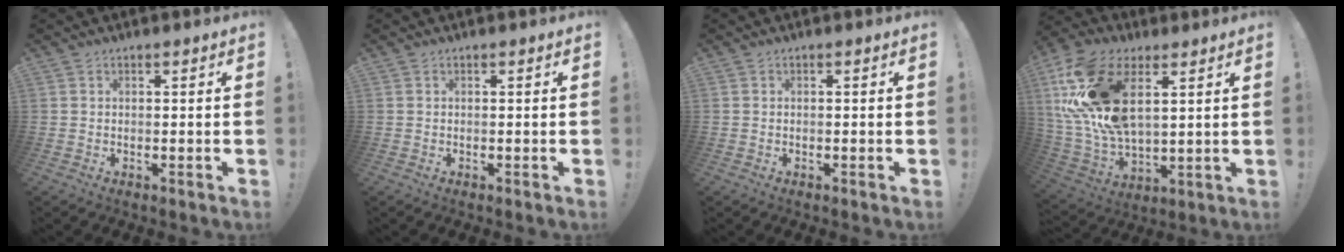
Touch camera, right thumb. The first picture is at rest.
{"total": 0.0}
{"total": 0.0}
{"total": 22.3, "force": [9.2, 12.8, 15.8], "torque": [-0.321, -0.037, 0.174]}